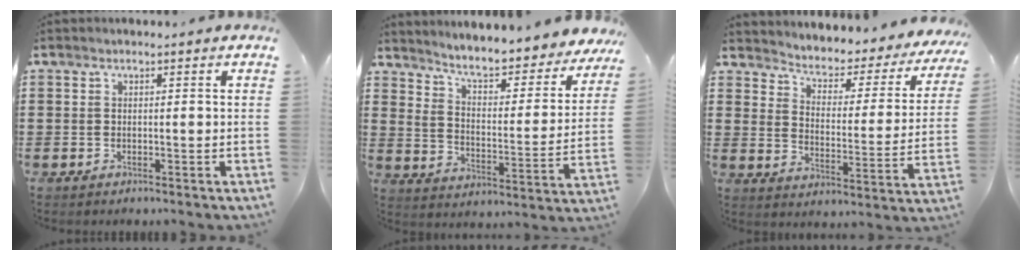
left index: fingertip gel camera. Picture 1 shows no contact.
{"total": 5.6, "force": [5.1, 0.3, 2.3], "torque": [-0.069, -0.042, 0.079]}
{"total": 2.4, "force": [2.2, 0.9, 0.6], "torque": [-0.030, -0.025, 0.023]}